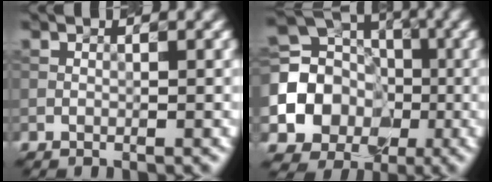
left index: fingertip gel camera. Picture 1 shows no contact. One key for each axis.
{"total": 11.6, "fx": -2.1, "fy": 10.2, "fz": 5.1, "tx": -0.093, "ty": -0.010, "tz": -0.059}